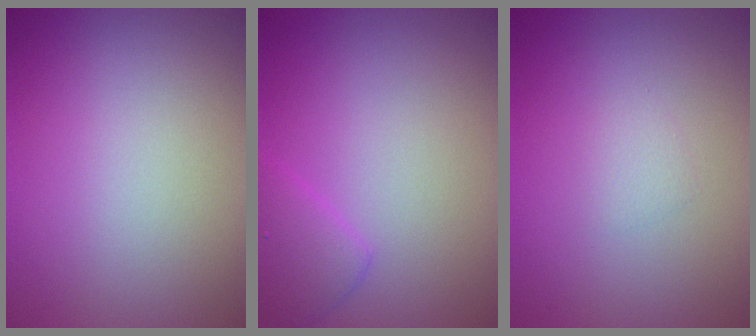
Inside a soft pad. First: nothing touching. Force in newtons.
{"total": 2.1, "press": 2.1, "slide": 0.2}
{"total": 0.8, "press": 0.8, "slide": 0.1}